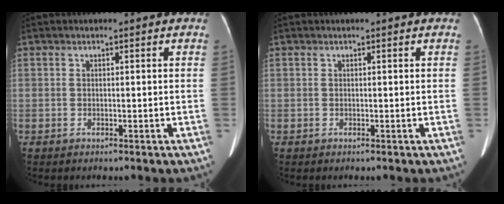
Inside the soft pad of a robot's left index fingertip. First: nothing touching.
{"total": 0.0}